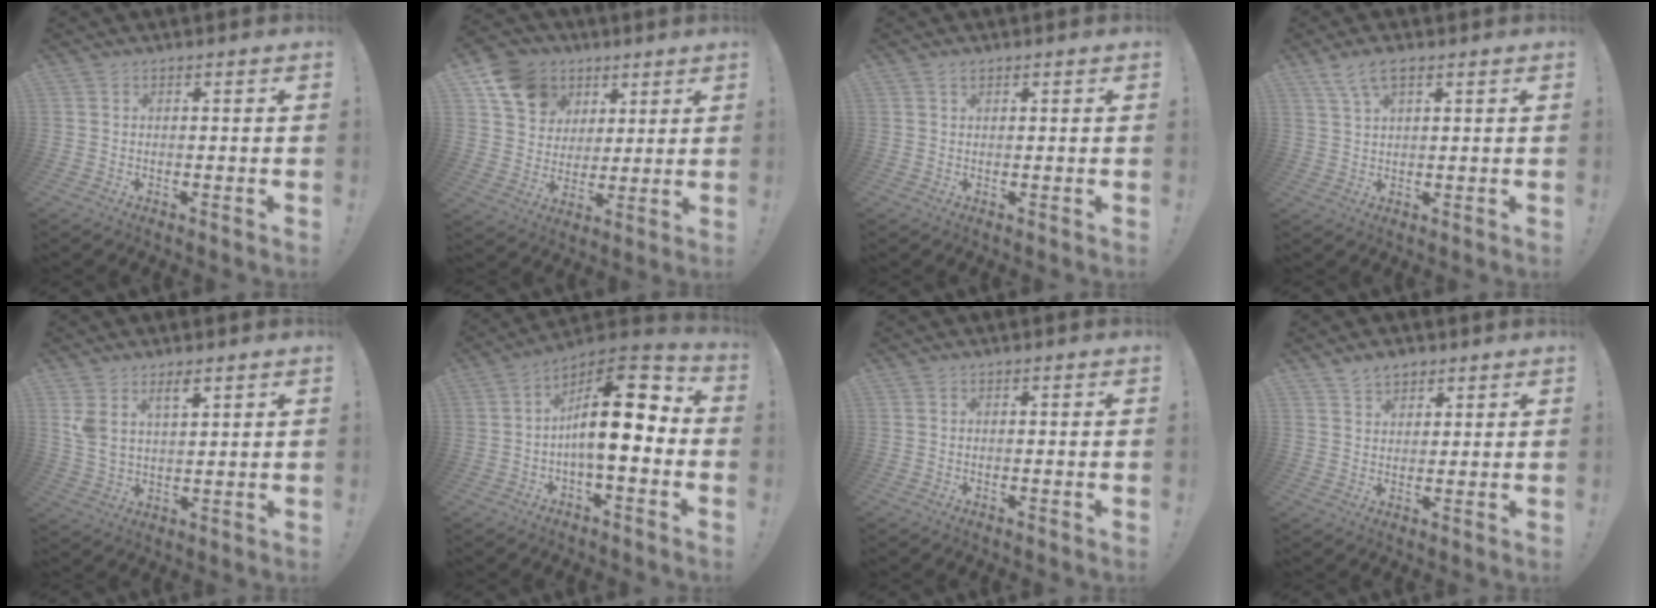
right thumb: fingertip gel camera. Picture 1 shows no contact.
{"total": 13.2, "force": [6.7, 10.5, 4.6], "torque": [-0.075, -0.032, 0.135]}
{"total": 0.9, "force": [0.7, 0.5, 0.3], "torque": [-0.001, -0.001, 0.012]}
{"total": 5.9, "force": [3.3, 2.2, 4.3], "torque": [-0.081, -0.003, 0.063]}
{"total": 6.6, "force": [4.1, 3.0, 4.2], "torque": [-0.079, -0.014, 0.077]}
{"total": 17.3, "force": [0.7, 7.0, 15.8], "torque": [-0.249, 0.000, 0.009]}
{"total": 0.0}
{"total": 5.0, "force": [3.7, 3.1, 1.3], "torque": [-0.016, -0.016, 0.068]}